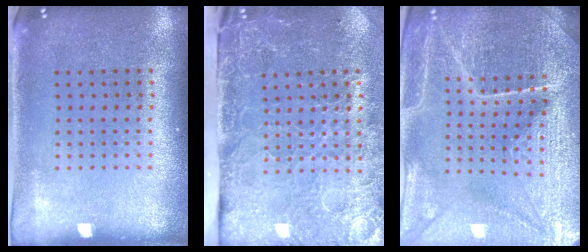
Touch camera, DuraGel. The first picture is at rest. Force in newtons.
{"total": 4.6, "press": 3.6, "slide": 2.9}
{"total": 4.9, "press": 4.6, "slide": 1.6}